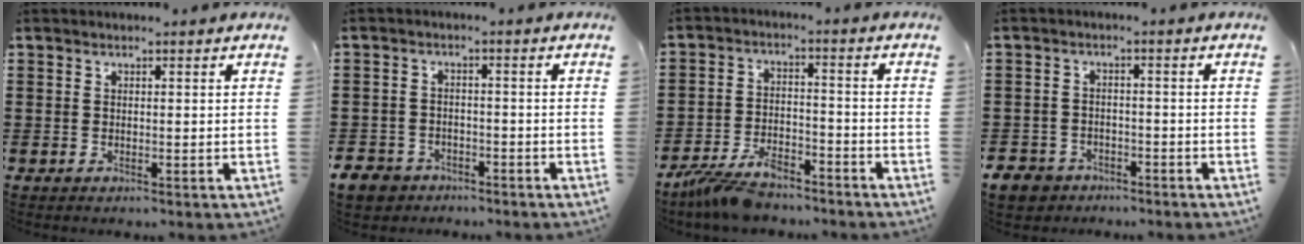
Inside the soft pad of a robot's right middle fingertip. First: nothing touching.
{"total": 3.7, "force": [-3.4, 1.5, 0.5], "torque": [-0.028, -0.003, -0.074]}
{"total": 6.5, "force": [-5.7, 1.7, 2.7], "torque": [-0.068, -0.003, -0.113]}
{"total": 3.8, "force": [-3.4, 1.5, 0.5], "torque": [-0.028, -0.003, -0.075]}